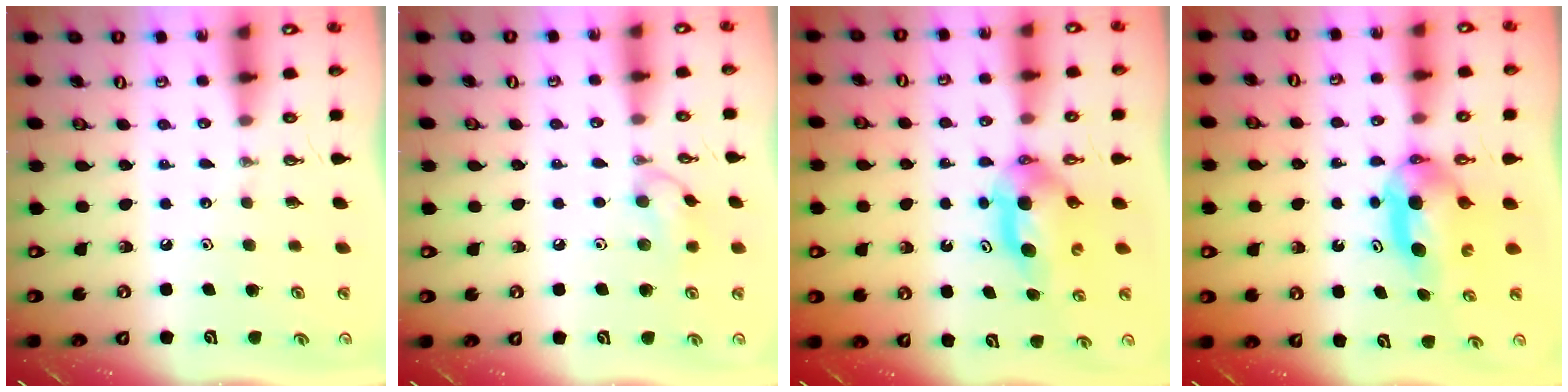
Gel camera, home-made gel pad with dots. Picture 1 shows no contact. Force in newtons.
{"total": 8.8, "press": 8.3, "slide": 2.8}
{"total": 5.7, "press": 5.4, "slide": 1.9}
{"total": 6.6, "press": 5.7, "slide": 3.4}